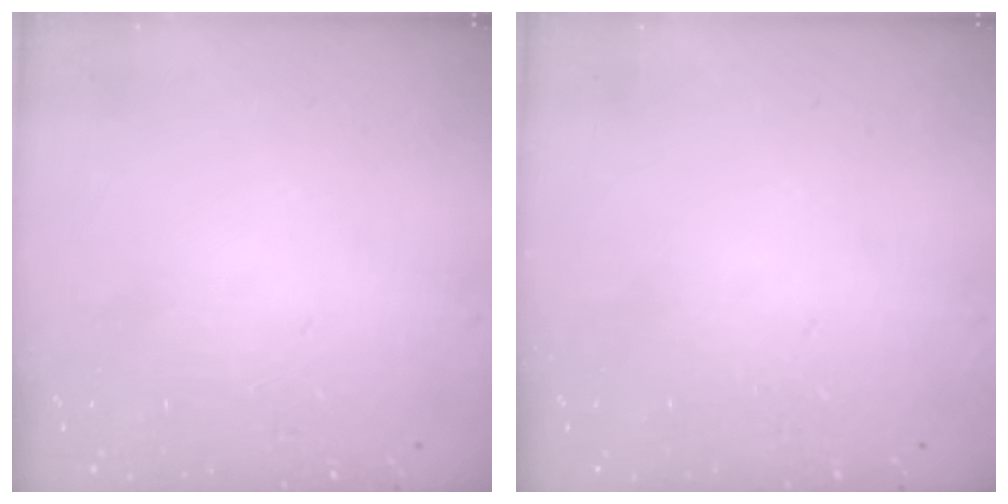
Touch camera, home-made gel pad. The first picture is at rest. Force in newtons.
{"total": 0.0}